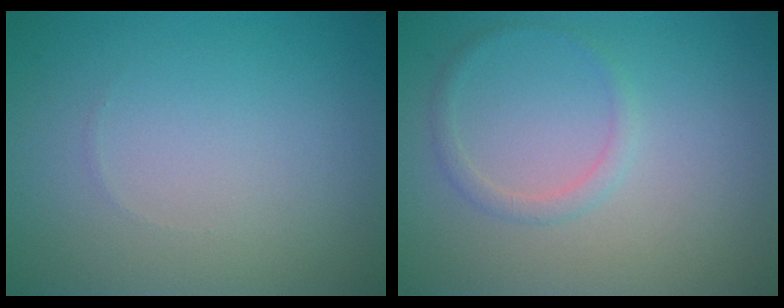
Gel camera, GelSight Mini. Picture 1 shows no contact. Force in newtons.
{"total": 1.1, "press": 1.1, "slide": 0.1}